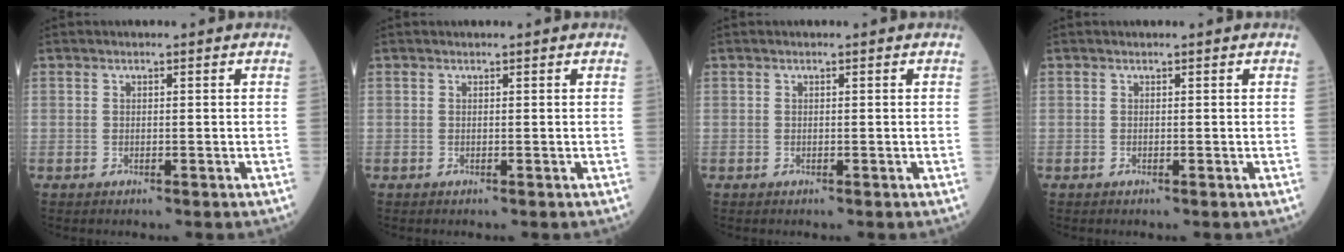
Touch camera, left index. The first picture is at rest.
{"total": 0.0}
{"total": 0.0}
{"total": 0.0}